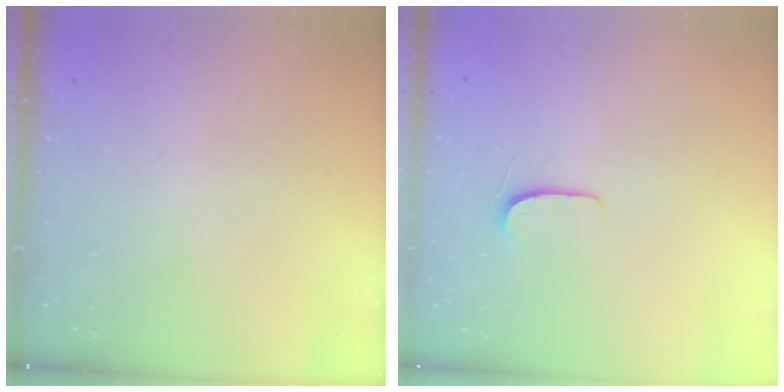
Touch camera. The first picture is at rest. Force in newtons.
{"total": 5.9, "press": 5.9, "slide": 0.4}